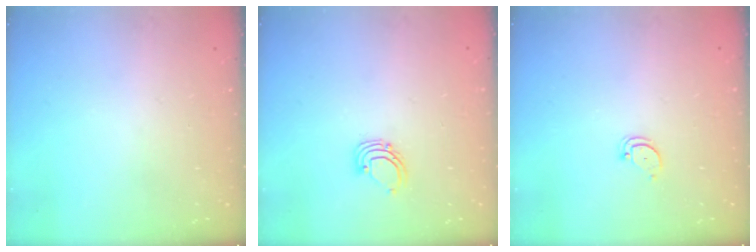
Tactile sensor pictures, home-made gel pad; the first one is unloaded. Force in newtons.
{"total": 2.6, "press": 2.6, "slide": 0.2}
{"total": 2.6, "press": 2.6, "slide": 0.1}